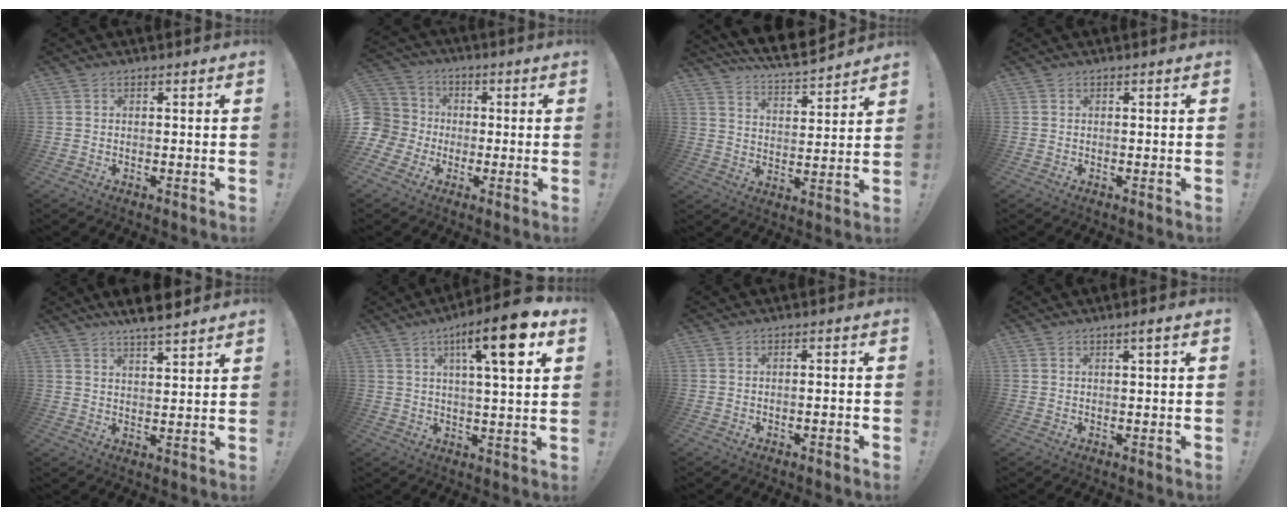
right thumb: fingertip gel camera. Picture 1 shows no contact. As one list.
[{"total": 8.9, "force": [-1.4, 8.3, 2.9], "torque": [-0.058, 0.010, -0.022]}, {"total": 8.9, "force": [8.2, 1.4, 3.0], "torque": [-0.067, -0.072, 0.146]}, {"total": 0.0}, {"total": 6.6, "force": [5.7, 0.6, 3.2], "torque": [-0.049, -0.034, 0.101]}, {"total": 13.8, "force": [5.4, 2.7, 12.4], "torque": [-0.183, -0.017, 0.074]}, {"total": 1.4, "force": [-1.2, -0.2, 0.7], "torque": [-0.008, 0.000, -0.020]}, {"total": 1.9, "force": [0.7, -0.2, 1.8], "torque": [-0.027, -0.003, 0.007]}]